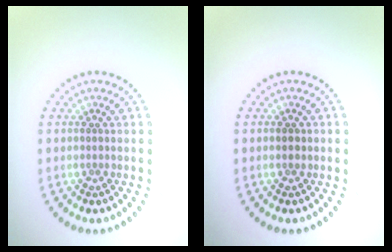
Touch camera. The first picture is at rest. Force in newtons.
{"total": 0.8, "press": 0.7, "slide": 0.4}